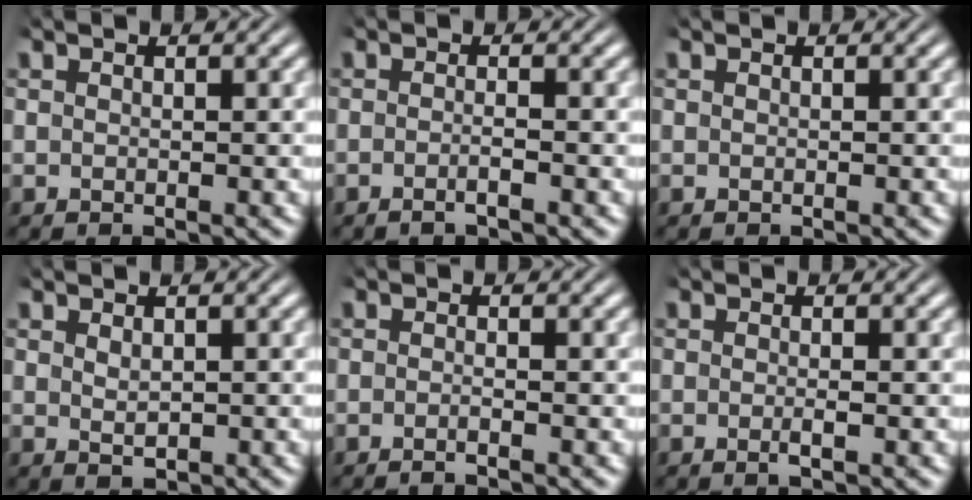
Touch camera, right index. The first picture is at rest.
{"total": 1.3, "force": [-1.1, -0.1, 0.8], "torque": [-0.018, -0.001, -0.021]}
{"total": 0.0}
{"total": 1.1, "force": [0.0, 0.3, 1.1], "torque": [-0.016, -0.012, 0.012]}
{"total": 1.3, "force": [-1.1, -0.1, 0.6], "torque": [-0.016, -0.001, -0.022]}
{"total": 0.8, "force": [-0.4, 0.1, 0.7], "torque": [-0.011, 0.002, -0.011]}